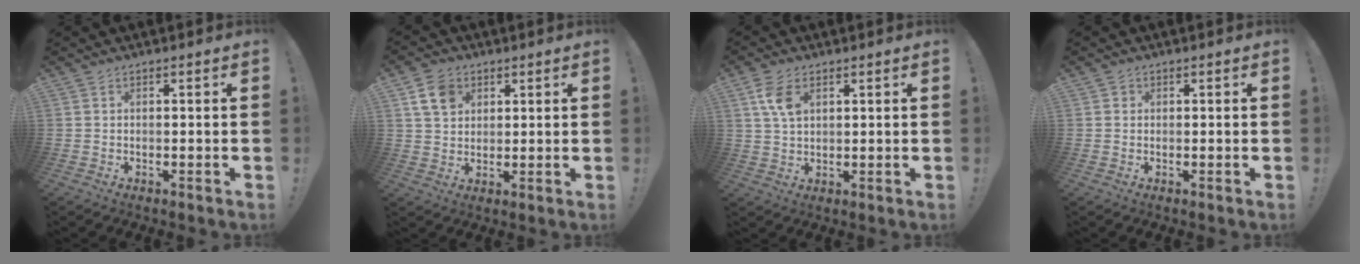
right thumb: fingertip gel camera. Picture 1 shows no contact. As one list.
[{"total": 8.2, "force": [3.8, 6.1, 4.0], "torque": [-0.061, -0.004, 0.075]}, {"total": 7.2, "force": [2.9, 4.2, 5.0], "torque": [-0.092, -0.006, 0.055]}, {"total": 1.1, "force": [0.3, 1.0, 0.2], "torque": [0.003, 0.000, 0.003]}]